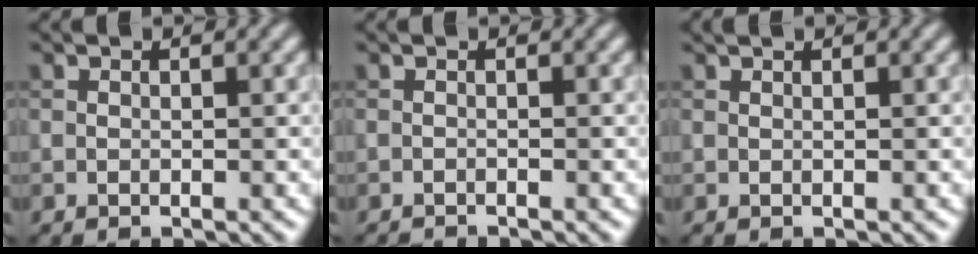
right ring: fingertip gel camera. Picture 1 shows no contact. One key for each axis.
{"total": 1.1, "fx": -1.1, "fy": 0.1, "fz": 0.1, "tx": 0.003, "ty": -0.006, "tz": -0.019}
{"total": 0.6, "fx": 0.6, "fy": 0.0, "fz": 0.1, "tx": -0.004, "ty": -0.002, "tz": 0.005}